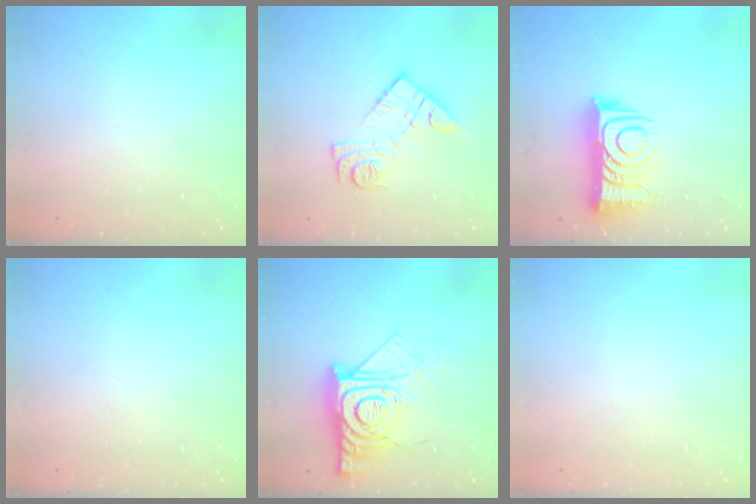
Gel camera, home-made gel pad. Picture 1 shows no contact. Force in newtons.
{"total": 12.0, "press": 12.0, "slide": 0.9}
{"total": 12.6, "press": 12.6, "slide": 0.9}
{"total": 1.8, "press": 1.8, "slide": 0.4}
{"total": 15.1, "press": 15.0, "slide": 1.2}
{"total": 1.8, "press": 1.7, "slide": 0.1}